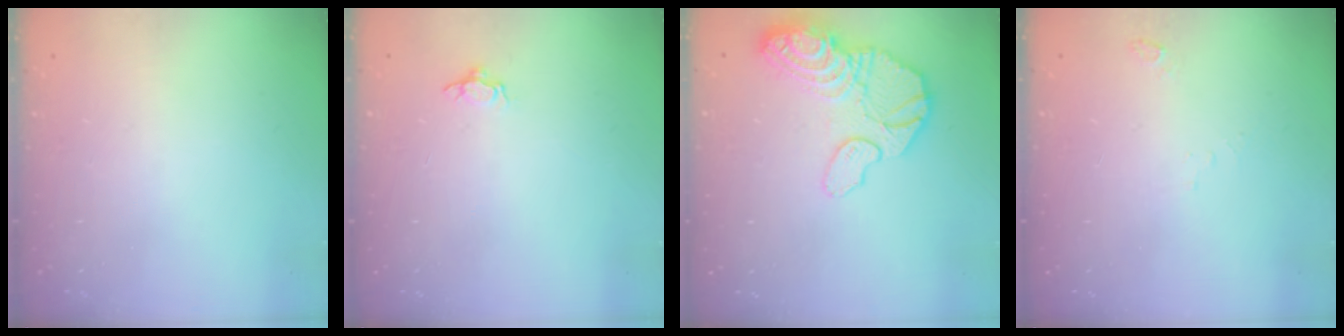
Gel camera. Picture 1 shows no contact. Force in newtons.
{"total": 4.0, "press": 4.0, "slide": 0.6}
{"total": 17.8, "press": 17.7, "slide": 1.6}
{"total": 3.0, "press": 2.1, "slide": 2.1}